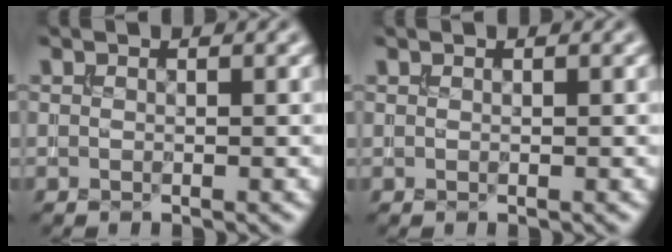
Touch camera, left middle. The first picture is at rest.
{"total": 0.0}